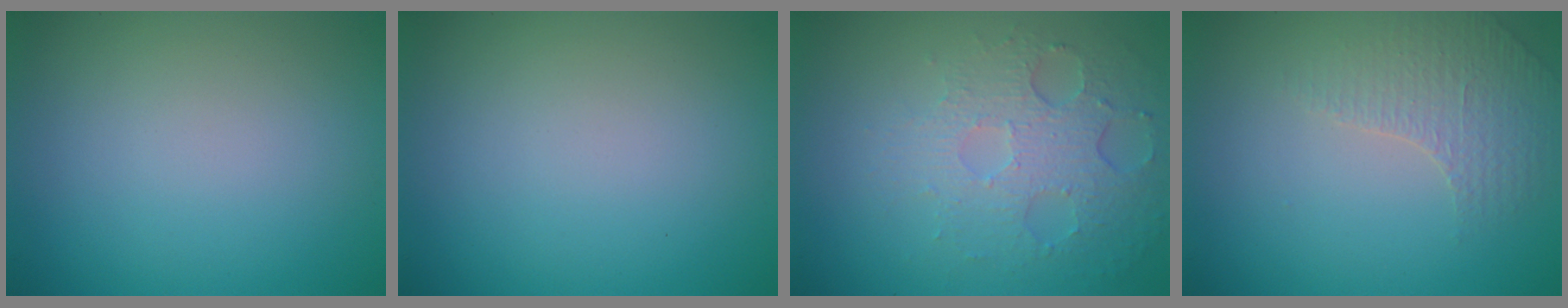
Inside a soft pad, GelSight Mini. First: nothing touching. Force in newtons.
{"total": 0.0}
{"total": 5.2, "press": 3.4, "slide": 3.9}
{"total": 1.5, "press": 1.2, "slide": 0.8}